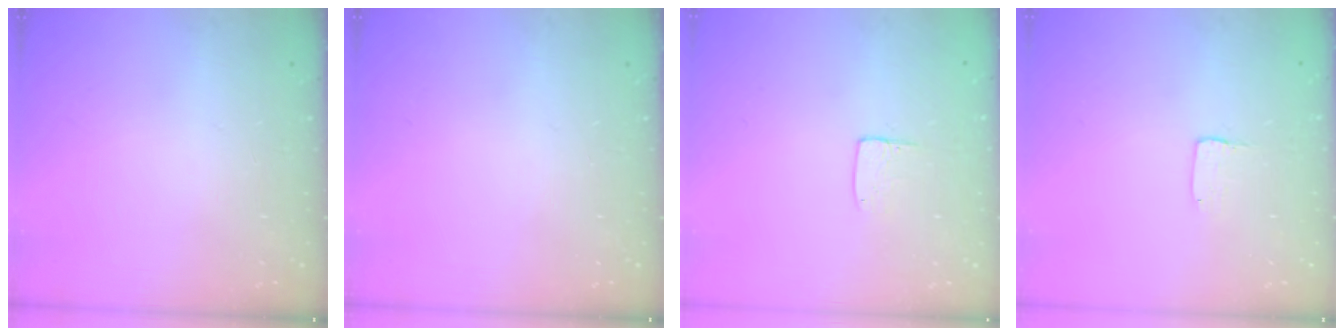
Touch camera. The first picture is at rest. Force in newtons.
{"total": 0.0}
{"total": 5.8, "press": 5.8, "slide": 0.4}
{"total": 1.3, "press": 1.2, "slide": 0.1}